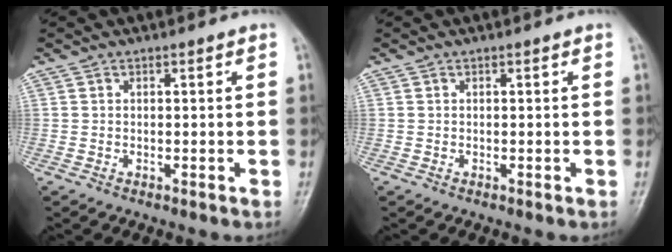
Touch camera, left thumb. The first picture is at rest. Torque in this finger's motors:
{"motor_torque": [0.00, 0.00, -0.03, -0.01, 0.00]}